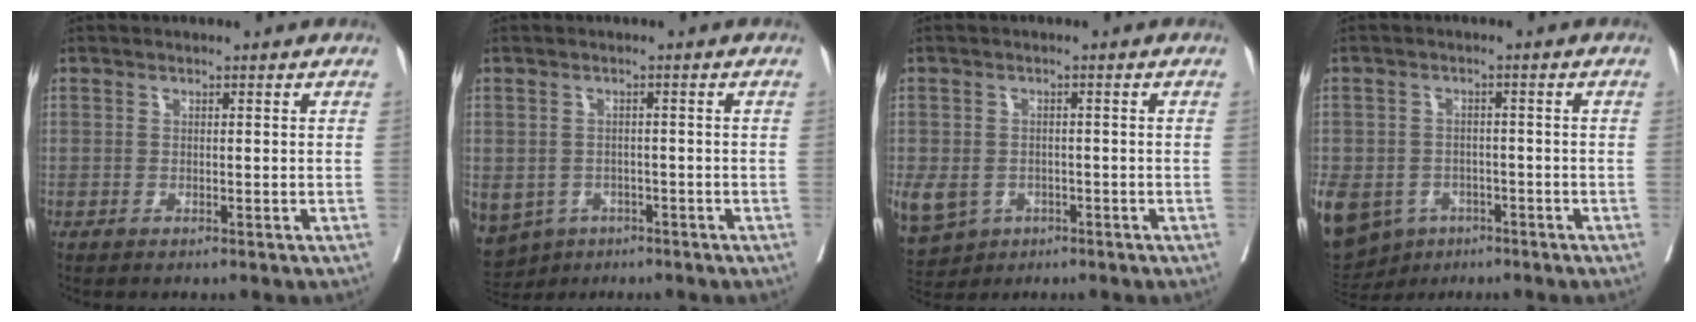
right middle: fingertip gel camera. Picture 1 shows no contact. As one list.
[{"total": 10.4, "force": [-5.8, 8.1, 3.0], "torque": [-0.106, -0.008, -0.074]}, {"total": 16.0, "force": [-6.1, 13.3, 6.4], "torque": [-0.240, -0.014, -0.084]}, {"total": 18.0, "force": [-8.3, 14.2, 7.3], "torque": [-0.263, -0.018, -0.121]}]